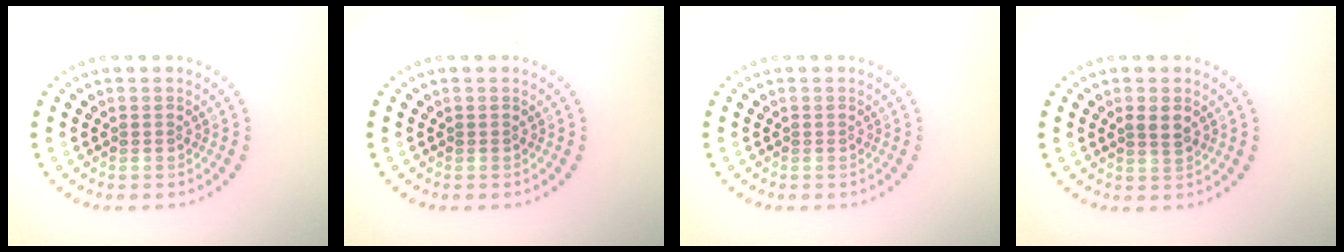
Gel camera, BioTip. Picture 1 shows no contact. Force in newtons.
{"total": 0.0}
{"total": 0.0}
{"total": 1.5, "press": 1.5, "slide": 0.3}